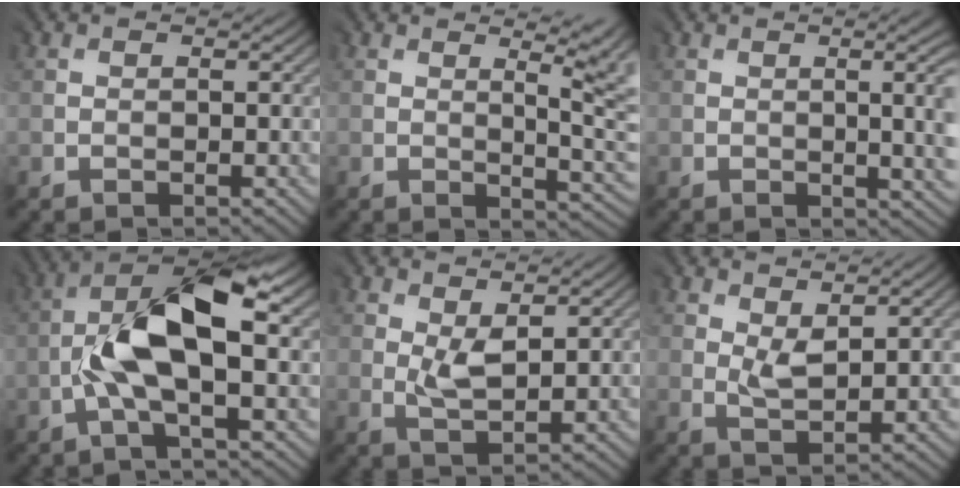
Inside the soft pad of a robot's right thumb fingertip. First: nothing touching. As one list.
[{"total": 6.7, "force": [1.0, 2.0, 6.3], "torque": [-0.065, 0.009, 0.017]}, {"total": 6.9, "force": [-0.4, 3.0, 6.2], "torque": [-0.036, 0.003, -0.009]}, {"total": 9.8, "force": [-0.5, 3.8, 9.1], "torque": [-0.179, 0.020, -0.010]}, {"total": 2.3, "force": [1.2, 1.2, 1.6], "torque": [-0.045, -0.007, 0.033]}, {"total": 2.0, "force": [1.5, 0.9, 0.9], "torque": [-0.032, -0.007, 0.037]}]